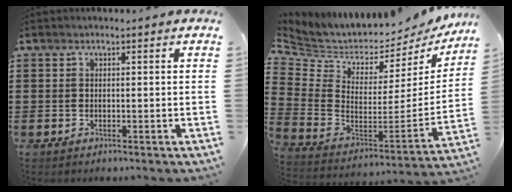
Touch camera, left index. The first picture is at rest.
{"total": 3.9, "force": [3.4, 1.6, 1.3], "torque": [-0.059, -0.052, 0.050]}